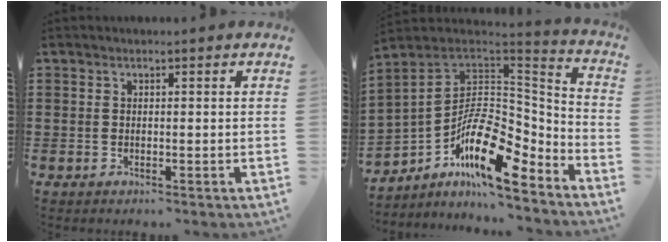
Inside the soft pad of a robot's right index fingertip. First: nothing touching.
{"total": 13.4, "force": [-6.4, 6.0, 10.1], "torque": [-0.180, 0.001, -0.127]}